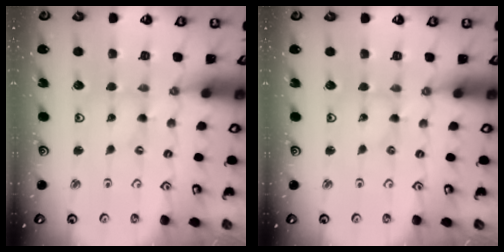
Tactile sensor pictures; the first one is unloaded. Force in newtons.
{"total": 0.0}